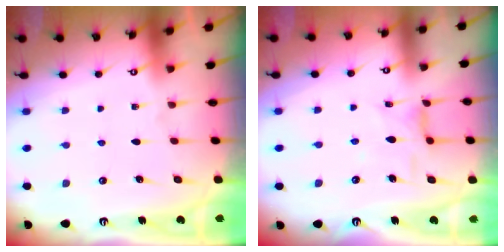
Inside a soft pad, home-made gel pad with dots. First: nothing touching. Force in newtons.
{"total": 3.9, "press": 3.9, "slide": 0.4}